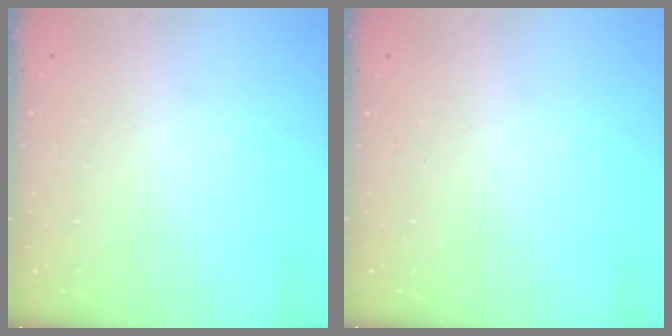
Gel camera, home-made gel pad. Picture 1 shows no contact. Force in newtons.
{"total": 0.0}